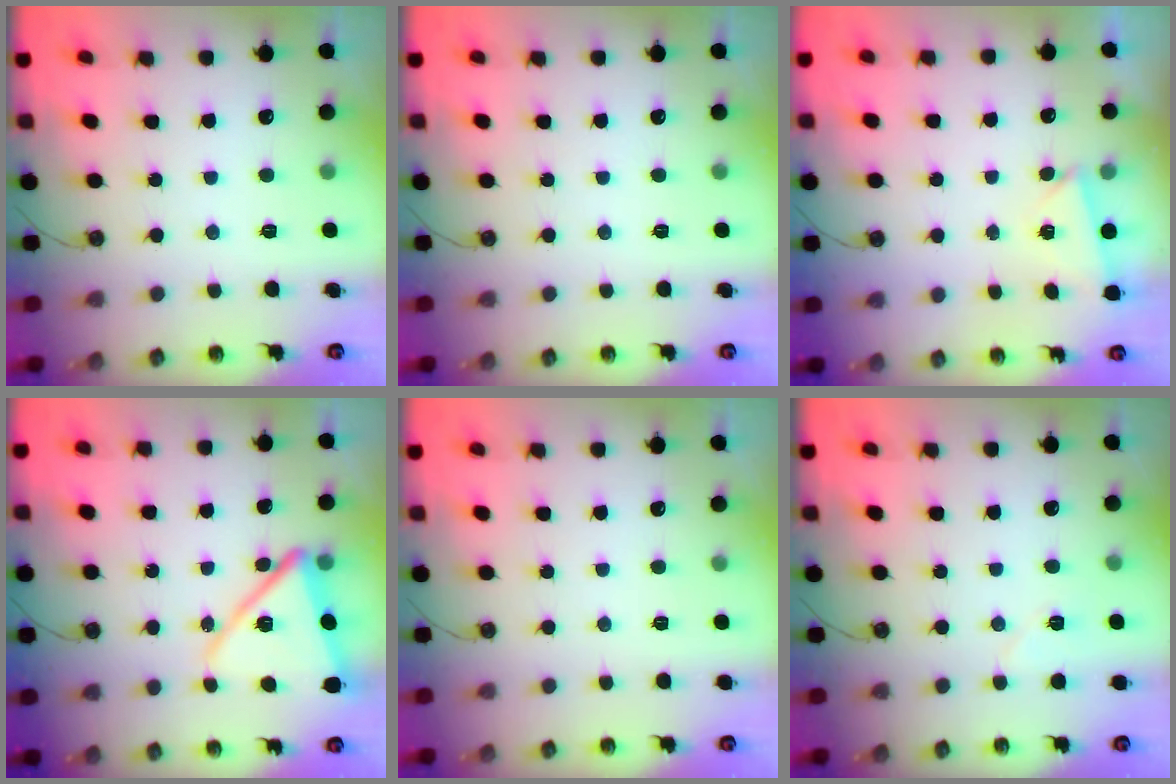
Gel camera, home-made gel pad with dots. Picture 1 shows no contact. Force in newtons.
{"total": 0.0}
{"total": 2.6, "press": 2.6, "slide": 0.3}
{"total": 15.0, "press": 14.9, "slide": 1.6}
{"total": 1.7, "press": 0.9, "slide": 1.5}
{"total": 5.4, "press": 5.3, "slide": 0.5}